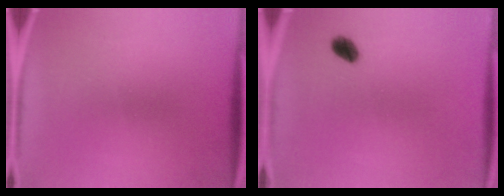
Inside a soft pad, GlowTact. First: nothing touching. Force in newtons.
{"total": 2.8}